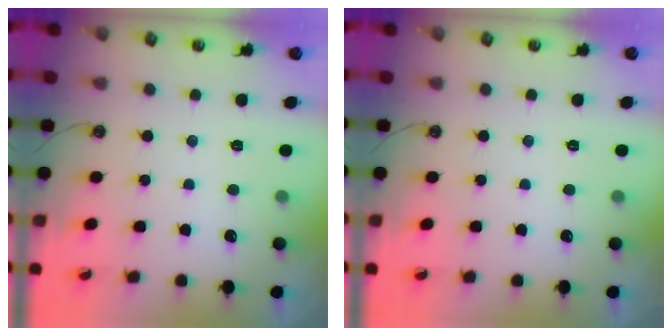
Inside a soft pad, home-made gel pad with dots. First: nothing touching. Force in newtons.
{"total": 0.0}